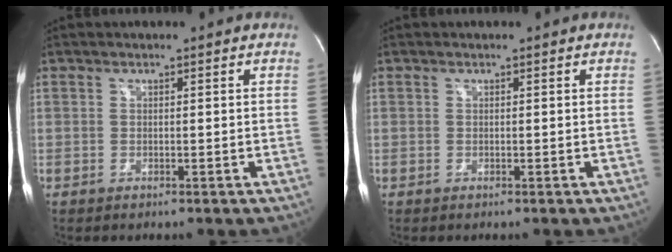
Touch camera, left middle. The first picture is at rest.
{"total": 0.0}